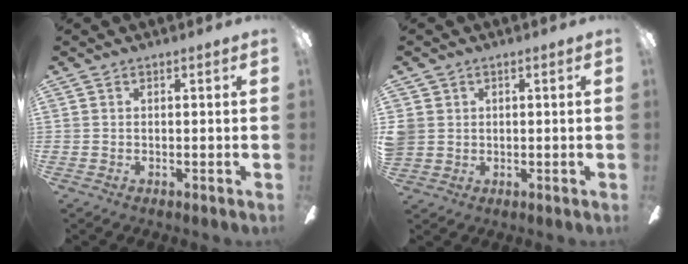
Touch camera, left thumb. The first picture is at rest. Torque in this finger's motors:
{"motor_torque": [0.25, 0.81, 0.44, -0.44, 0.05]}